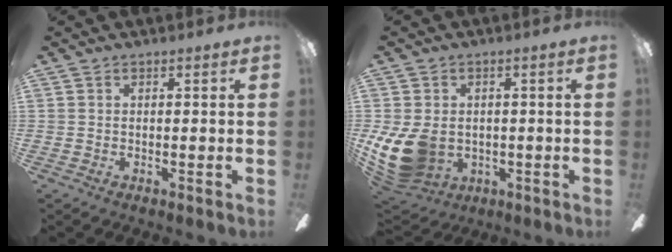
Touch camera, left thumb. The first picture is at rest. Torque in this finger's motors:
{"motor_torque": [0.48, 1.71, 0.64, -0.64, 0.14]}